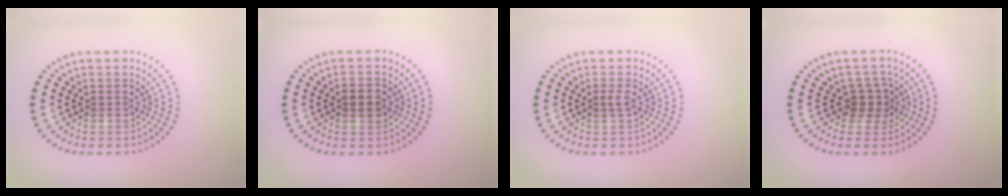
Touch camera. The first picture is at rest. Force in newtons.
{"total": 2.3, "press": 2.3, "slide": 0.0}
{"total": 0.7, "press": 0.6, "slide": 0.4}
{"total": 2.3, "press": 1.8, "slide": 1.4}